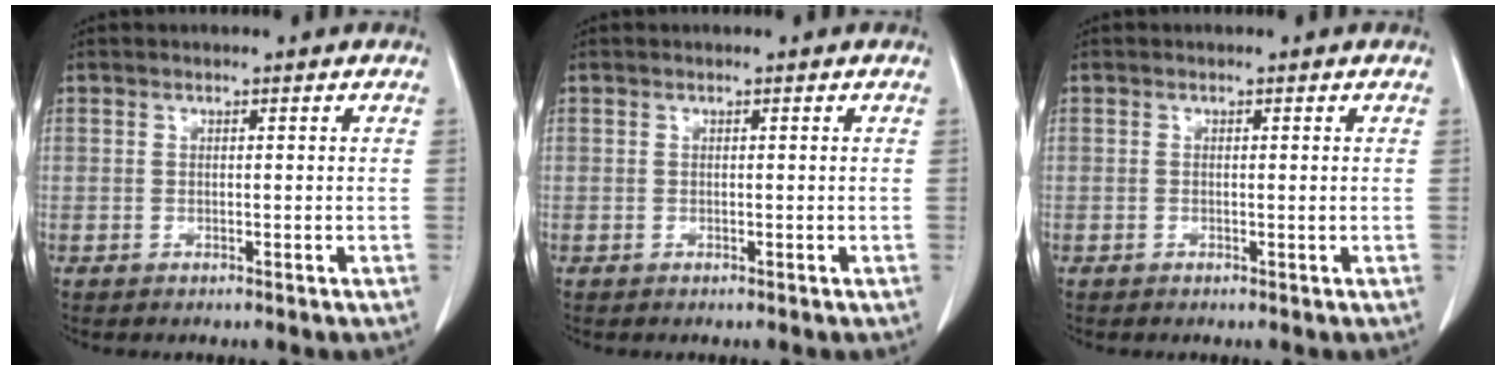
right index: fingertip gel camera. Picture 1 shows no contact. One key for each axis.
{"total": 0.0}
{"total": 0.0}